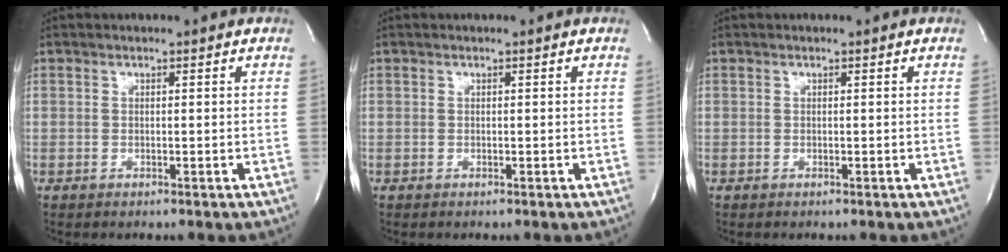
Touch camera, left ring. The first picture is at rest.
{"total": 0.0}
{"total": 0.0}